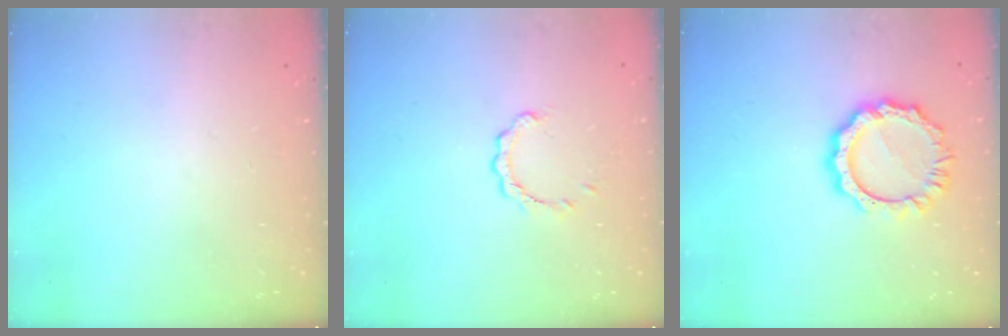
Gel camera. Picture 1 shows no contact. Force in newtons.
{"total": 2.6, "press": 2.6, "slide": 0.3}
{"total": 10.6, "press": 10.5, "slide": 1.1}